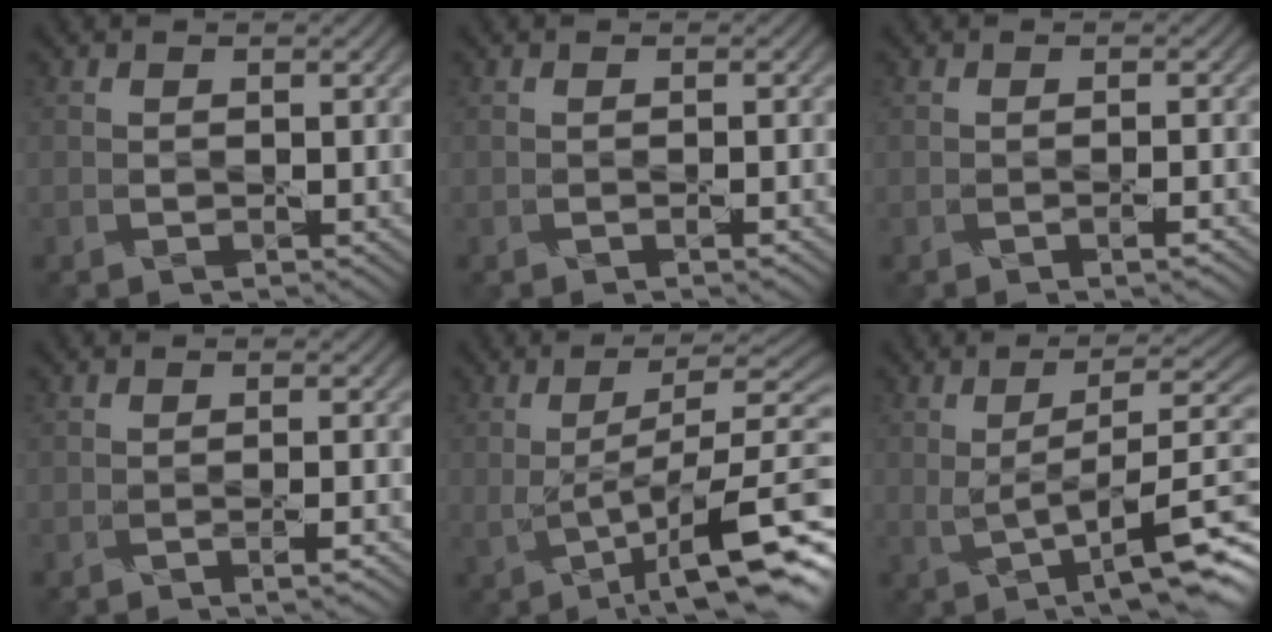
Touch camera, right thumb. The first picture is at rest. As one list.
[{"total": 1.0, "force": [-0.4, 0.1, 0.9], "torque": [-0.014, -0.001, -0.007]}, {"total": 1.7, "force": [-0.7, 0.3, 1.5], "torque": [-0.022, 0.001, -0.013]}, {"total": 2.0, "force": [-0.9, 0.4, 1.8], "torque": [-0.026, 0.003, -0.017]}, {"total": 13.1, "force": [-2.5, 3.3, 12.4], "torque": [-0.191, 0.011, -0.031]}, {"total": 9.5, "force": [-0.8, 2.3, 9.2], "torque": [-0.136, 0.016, -0.011]}]